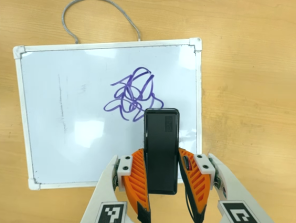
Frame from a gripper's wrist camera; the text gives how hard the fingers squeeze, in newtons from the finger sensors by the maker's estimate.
{"total": 3.6, "left": 2.1, "right": 5.0}